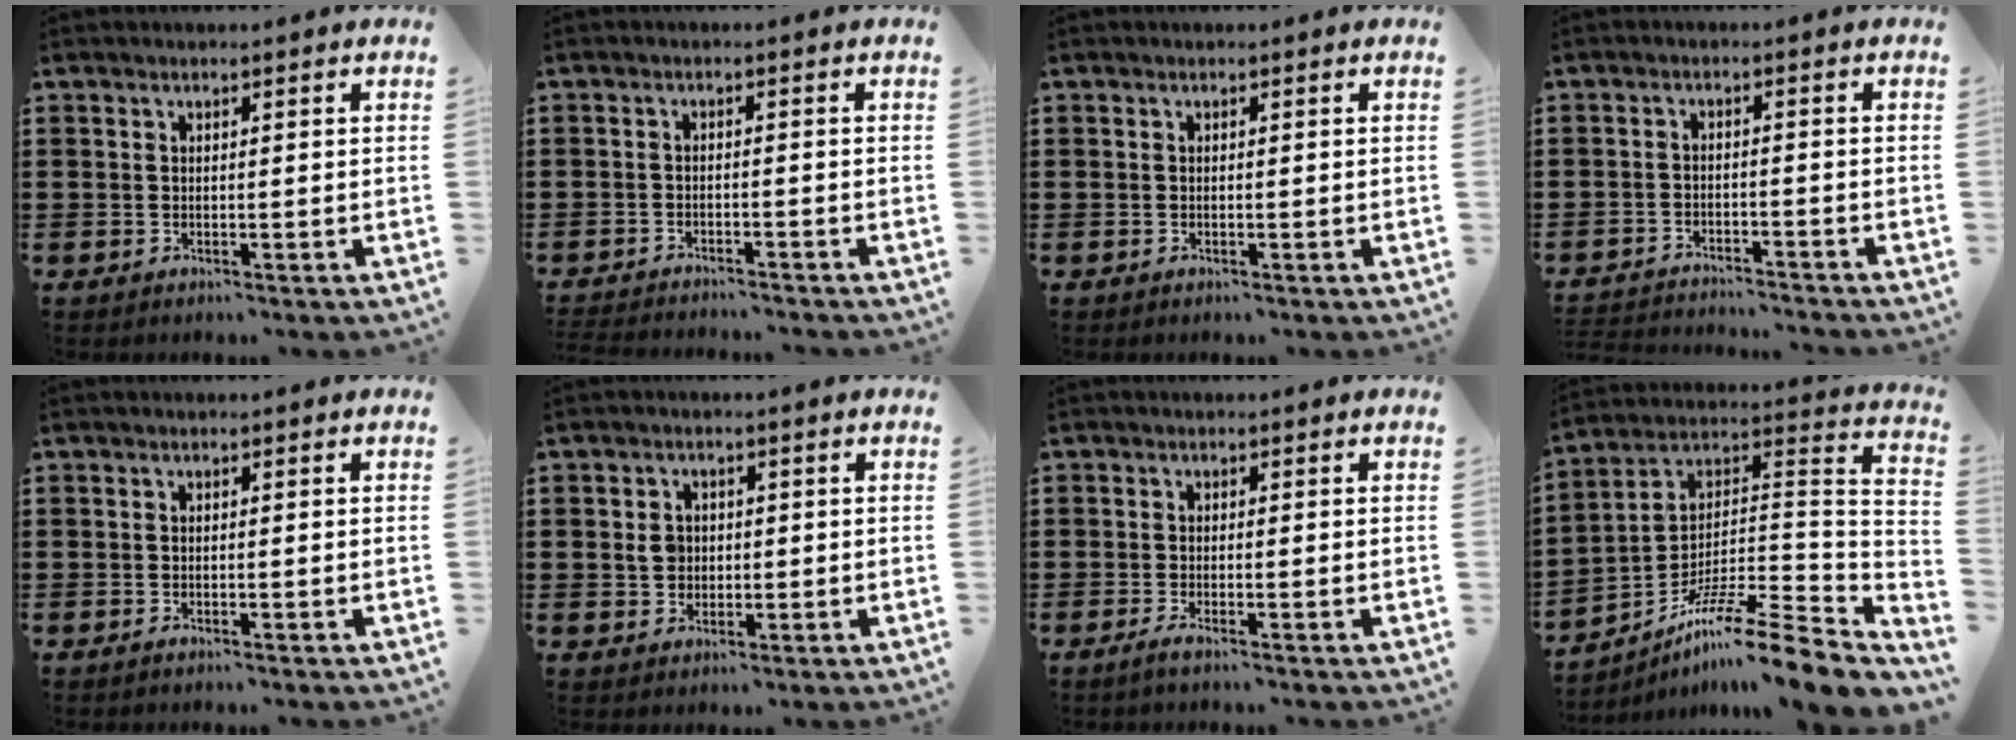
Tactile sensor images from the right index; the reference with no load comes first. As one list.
[{"total": 2.0, "force": [-2.0, -0.2, -0.1], "torque": [-0.001, 0.000, -0.044]}, {"total": 0.0}, {"total": 2.7, "force": [-2.7, -0.2, 0.0], "torque": [-0.004, -0.001, -0.059]}, {"total": 0.0}, {"total": 3.0, "force": [0.1, 2.6, 1.5], "torque": [-0.036, 0.010, -0.001]}, {"total": 0.8, "force": [-0.4, 0.0, 0.7], "torque": [-0.011, -0.005, -0.007]}, {"total": 12.0, "force": [-9.7, 0.3, 7.2], "torque": [-0.110, 0.008, -0.187]}]